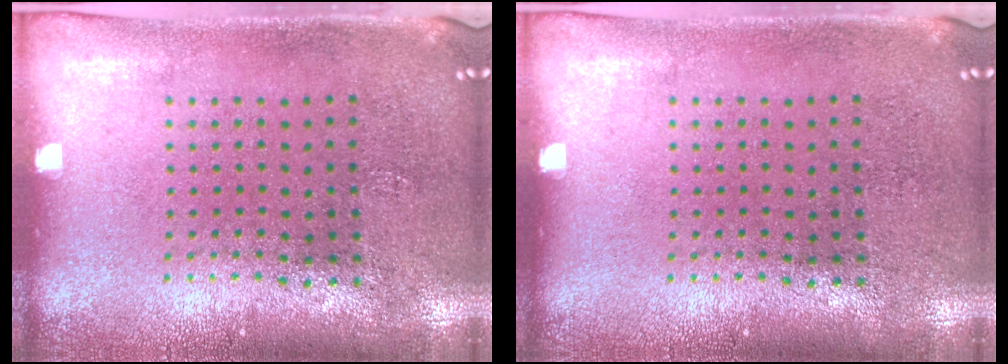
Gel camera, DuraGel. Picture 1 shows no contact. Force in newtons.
{"total": 0.0}